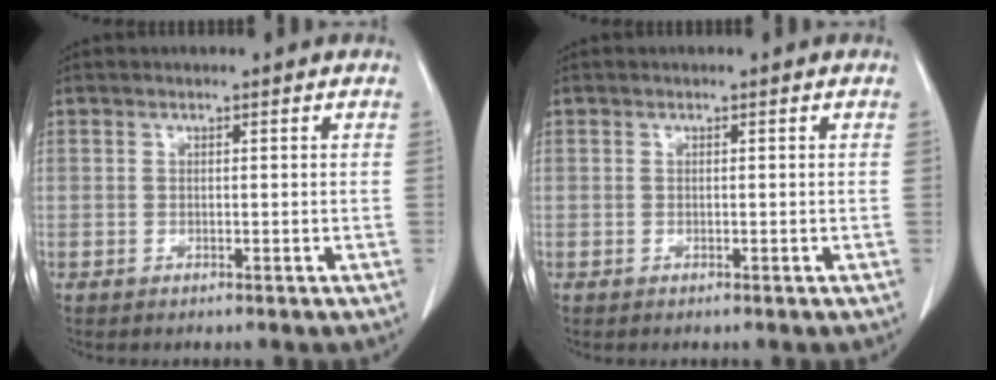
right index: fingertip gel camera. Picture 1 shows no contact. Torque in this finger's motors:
{"motor_torque": [-0.05, 0.05, 0.00, 0.00]}